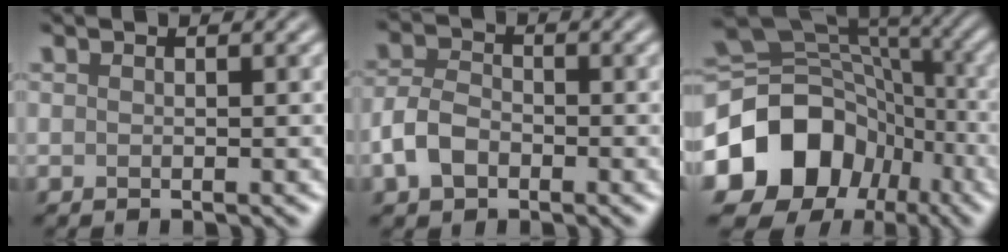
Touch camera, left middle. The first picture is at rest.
{"total": 3.4, "force": [-1.4, 2.3, 1.9], "torque": [-0.040, 0.004, -0.037]}
{"total": 16.3, "force": [-5.5, 13.4, 7.5], "torque": [-0.163, -0.006, -0.106]}